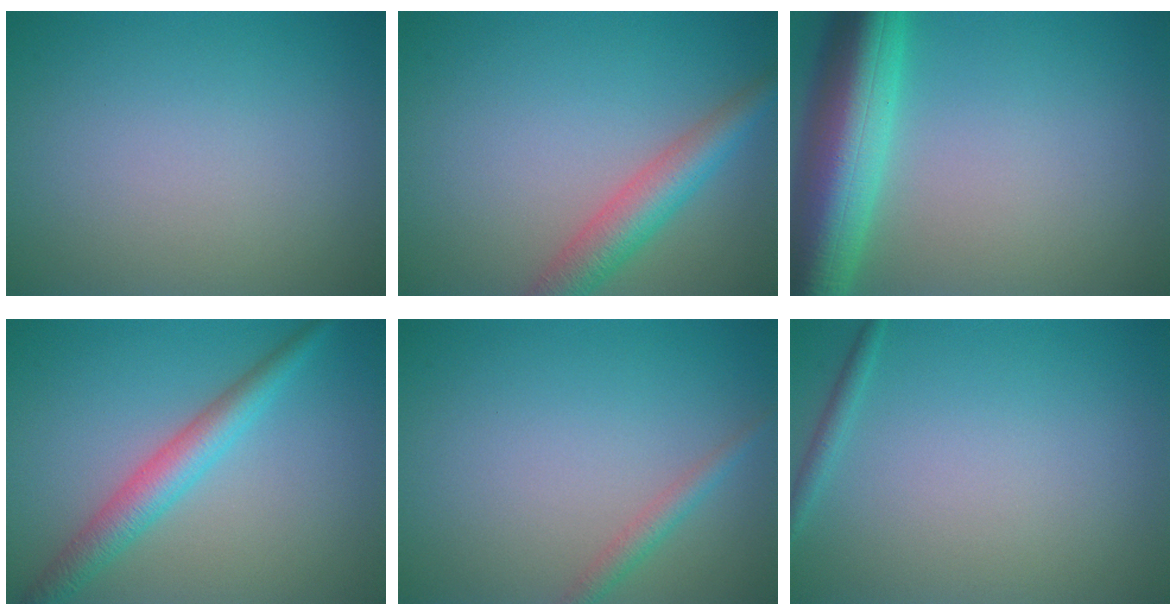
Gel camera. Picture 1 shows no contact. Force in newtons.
{"total": 4.4, "press": 4.4, "slide": 0.1}
{"total": 10.0, "press": 10.0, "slide": 0.3}
{"total": 3.9, "press": 3.9, "slide": 0.2}
{"total": 1.6, "press": 1.6, "slide": 0.1}
{"total": 1.0, "press": 1.0, "slide": 0.0}